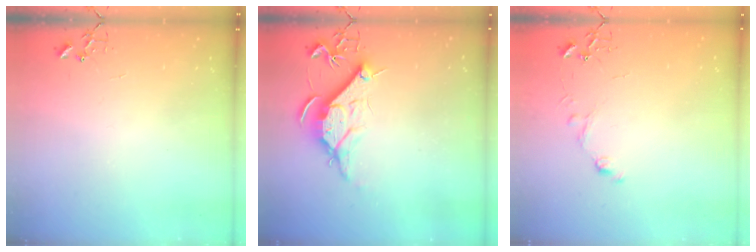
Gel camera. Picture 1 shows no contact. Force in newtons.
{"total": 12.2, "press": 12.2, "slide": 1.1}
{"total": 7.3, "press": 7.3, "slide": 0.8}